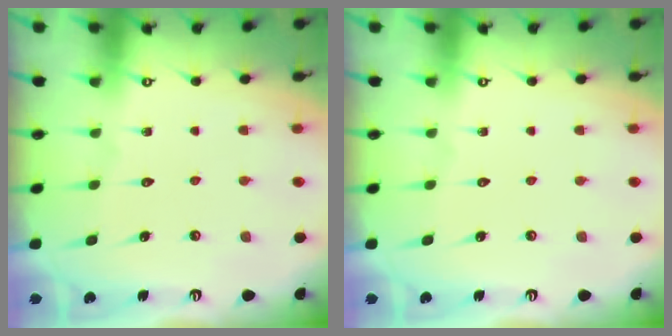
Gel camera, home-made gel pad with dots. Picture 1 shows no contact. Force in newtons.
{"total": 0.0}